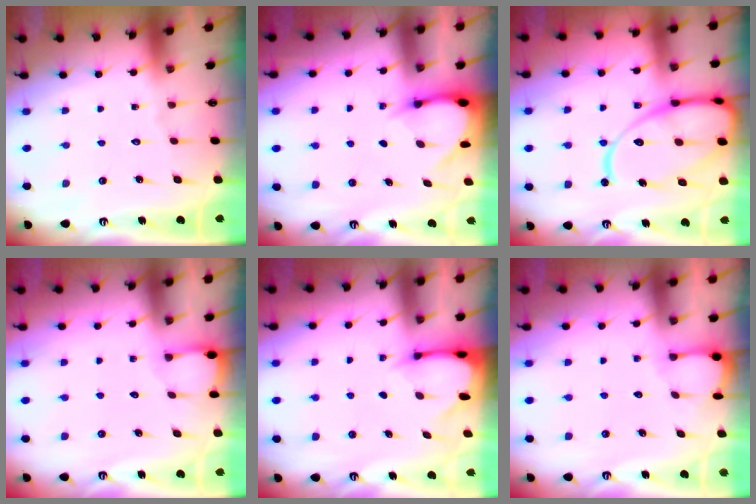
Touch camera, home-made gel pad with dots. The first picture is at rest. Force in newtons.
{"total": 3.7, "press": 3.6, "slide": 0.2}
{"total": 19.6, "press": 19.5, "slide": 1.9}
{"total": 2.0, "press": 2.0, "slide": 0.2}
{"total": 2.6, "press": 2.5, "slide": 0.3}
{"total": 2.1, "press": 2.1, "slide": 0.2}